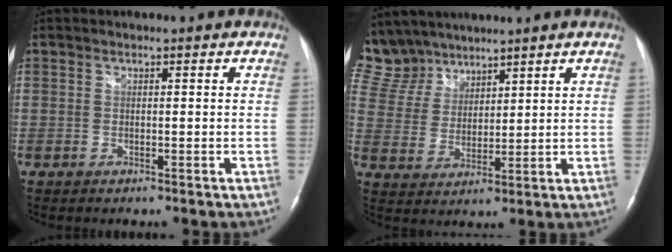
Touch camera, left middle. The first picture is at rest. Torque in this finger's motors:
{"motor_torque": [0.51, -0.81, 0.02, -0.07]}